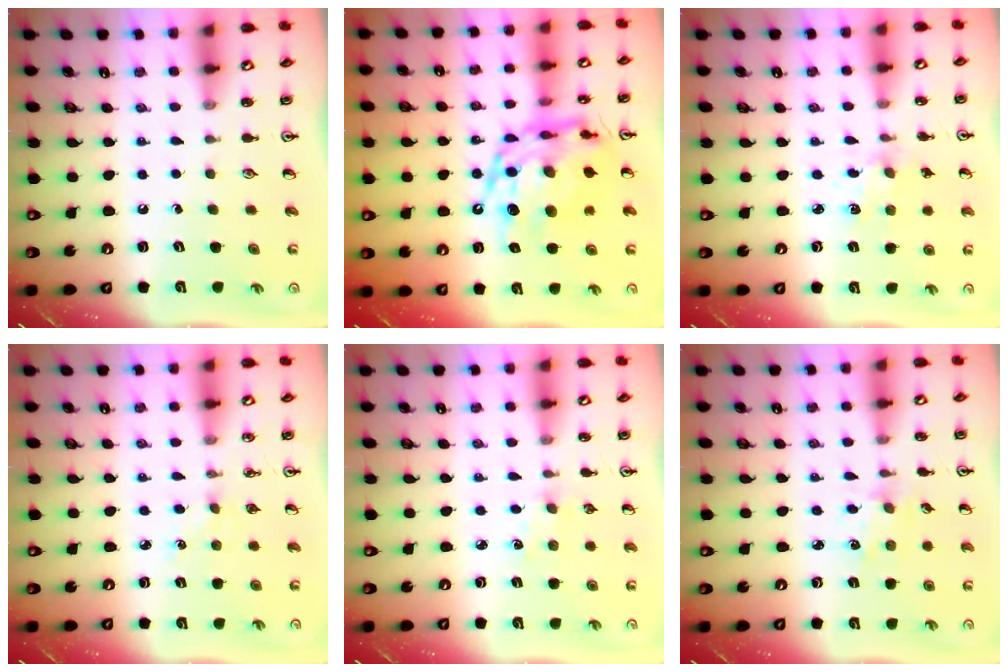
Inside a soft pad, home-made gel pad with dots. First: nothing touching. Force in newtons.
{"total": 17.9, "press": 17.8, "slide": 1.7}
{"total": 2.1, "press": 2.1, "slide": 0.3}
{"total": 2.5, "press": 2.5, "slide": 0.4}
{"total": 1.4, "press": 1.3, "slide": 0.3}
{"total": 1.2, "press": 1.2, "slide": 0.2}